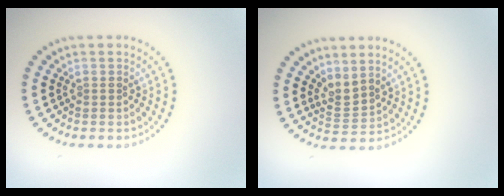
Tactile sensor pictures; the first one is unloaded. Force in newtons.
{"total": 2.2, "press": 1.5, "slide": 1.6}